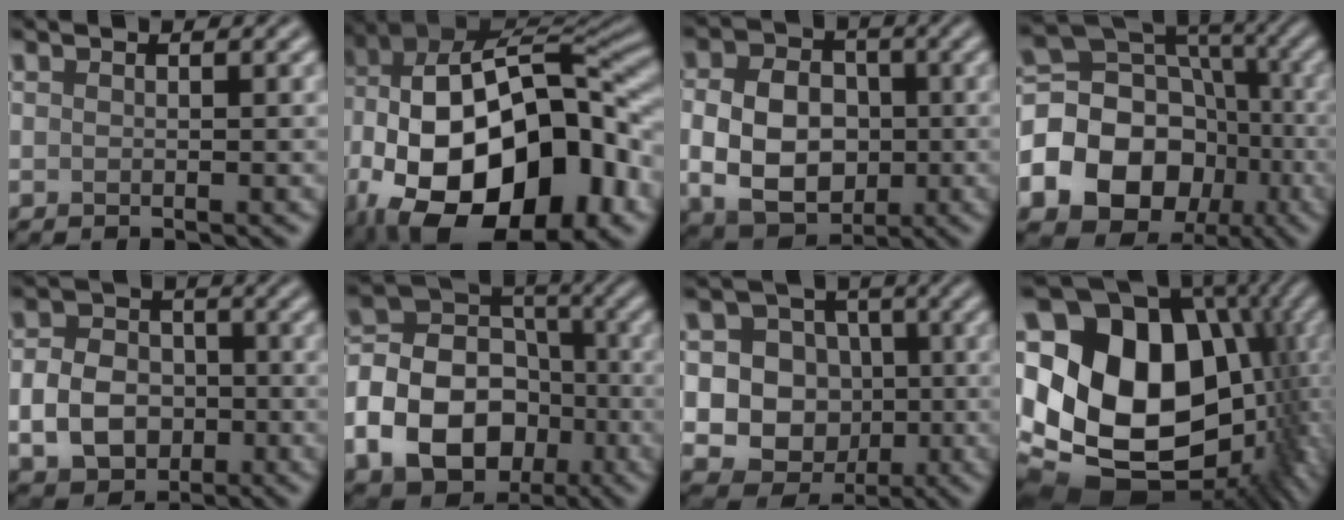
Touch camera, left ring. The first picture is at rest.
{"total": 19.4, "force": [-5.8, 10.9, 15.0], "torque": [-0.262, -0.010, -0.083]}
{"total": 7.8, "force": [-0.8, 5.7, 5.3], "torque": [-0.099, -0.004, -0.022]}
{"total": 16.3, "force": [-4.5, 13.8, 7.4], "torque": [-0.143, -0.001, -0.091]}
{"total": 5.8, "force": [-1.3, 4.6, 3.3], "torque": [-0.068, -0.004, -0.029]}
{"total": 11.8, "force": [-4.1, 9.0, 6.5], "torque": [-0.118, -0.013, -0.091]}
{"total": 11.7, "force": [-0.5, 11.1, 3.6], "torque": [-0.078, 0.020, -0.027]}
{"total": 19.7, "force": [0.6, 14.8, 13.0], "torque": [-0.198, -0.022, 0.056]}